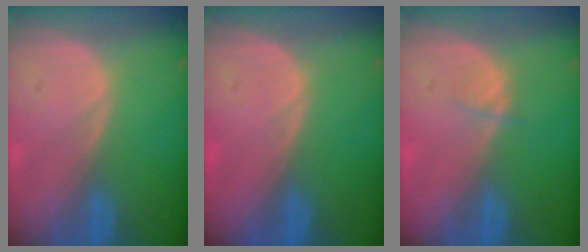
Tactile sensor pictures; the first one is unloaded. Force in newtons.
{"total": 0.0}
{"total": 1.2, "press": 1.2, "slide": 0.2}